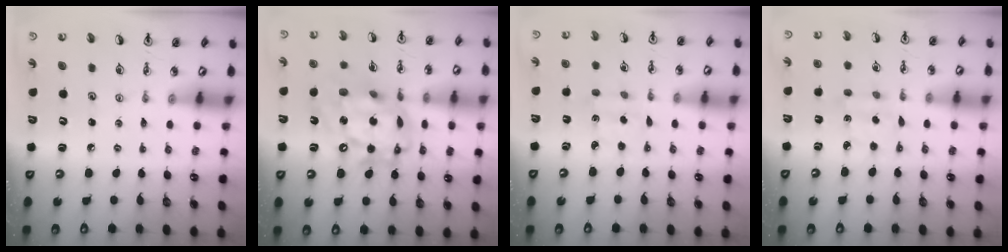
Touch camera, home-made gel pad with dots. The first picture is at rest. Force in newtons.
{"total": 20.7, "press": 20.6, "slide": 1.8}
{"total": 1.8, "press": 1.6, "slide": 0.7}
{"total": 1.9, "press": 1.9, "slide": 0.3}